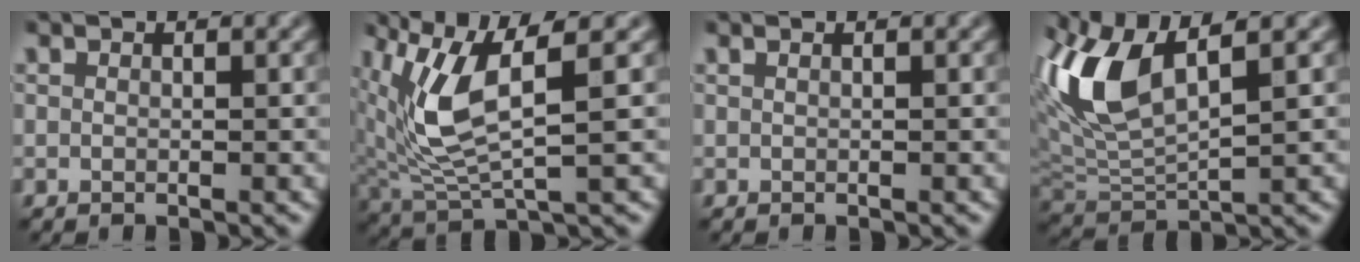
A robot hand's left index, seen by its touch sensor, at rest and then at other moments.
{"total": 7.1, "force": [2.0, 2.4, 6.4], "torque": [-0.157, -0.007, 0.044]}
{"total": 0.7, "force": [0.4, 0.3, 0.5], "torque": [-0.003, -0.004, -0.001]}
{"total": 8.2, "force": [3.1, 3.3, 6.9], "torque": [-0.156, 0.007, 0.060]}